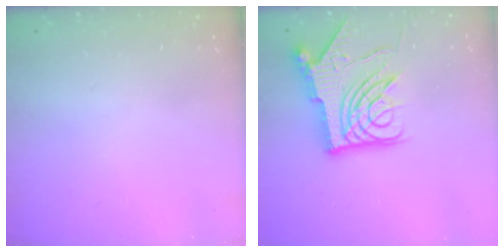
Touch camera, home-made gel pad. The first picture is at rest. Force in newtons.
{"total": 15.7, "press": 15.6, "slide": 1.5}